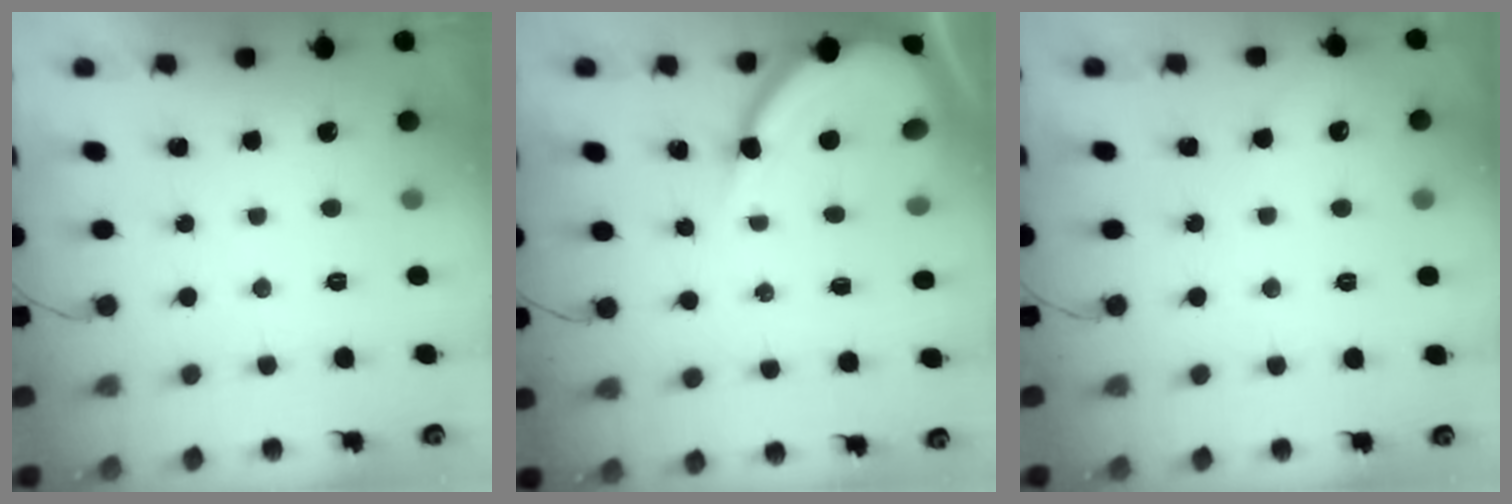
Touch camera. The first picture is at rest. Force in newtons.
{"total": 11.5, "press": 11.4, "slide": 1.2}
{"total": 2.9, "press": 2.9, "slide": 0.4}